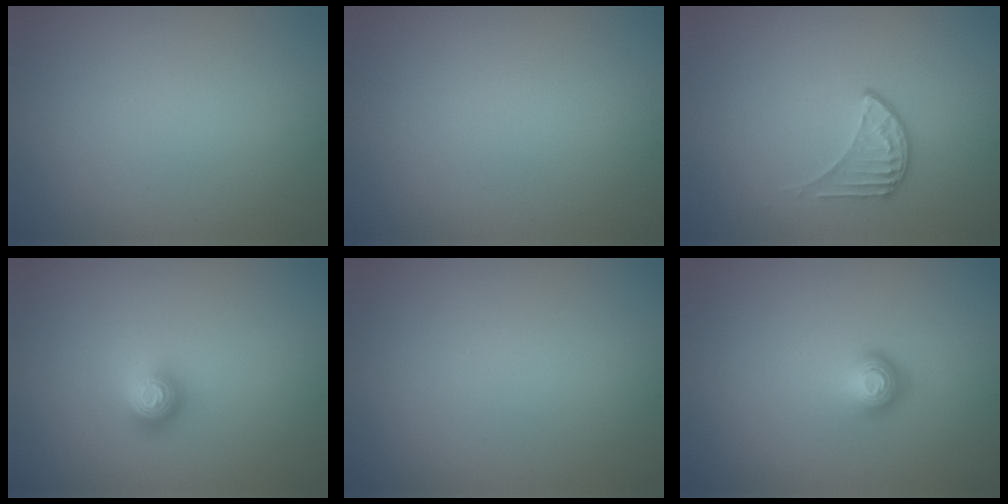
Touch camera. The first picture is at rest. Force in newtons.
{"total": 0.0}
{"total": 1.9, "press": 1.3, "slide": 1.3}
{"total": 1.9, "press": 1.4, "slide": 1.3}
{"total": 0.0}
{"total": 1.7, "press": 1.2, "slide": 1.3}